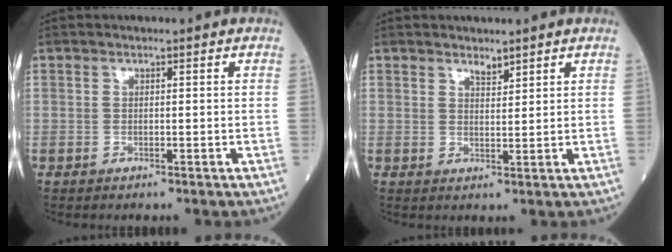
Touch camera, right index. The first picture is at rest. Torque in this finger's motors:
{"motor_torque": [0.01, -0.03, 0.00, 0.02]}